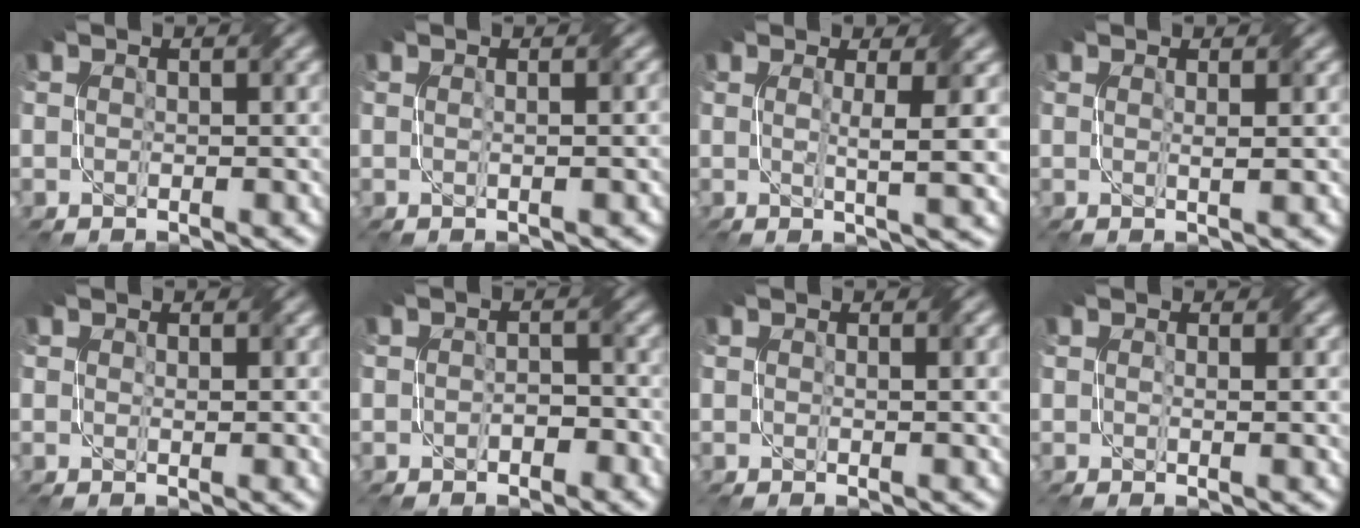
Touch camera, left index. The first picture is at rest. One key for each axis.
{"total": 1.4, "fx": 0.2, "fy": 0.4, "fz": 1.3, "tx": -0.018, "ty": 0.001, "tz": -0.009}
{"total": 4.5, "fx": 0.6, "fy": 0.7, "fz": 4.4, "tx": -0.068, "ty": -0.005, "tz": 0.009}
{"total": 1.6, "fx": 0.4, "fy": 0.2, "fz": 1.5, "tx": -0.021, "ty": 0.002, "tz": -0.001}
{"total": 1.3, "fx": 0.7, "fy": 0.5, "fz": 1.0, "tx": -0.014, "ty": -0.004, "tz": 0.013}
{"total": 1.5, "fx": -0.6, "fy": 0.9, "fz": 1.2, "tx": -0.019, "ty": 0.000, "tz": -0.011}
{"total": 1.7, "fx": 0.5, "fy": 0.3, "fz": 1.6, "tx": -0.021, "ty": 0.001, "tz": 0.009}
{"total": 1.5, "fx": 0.4, "fy": 0.3, "fz": 1.4, "tx": -0.023, "ty": -0.002, "tz": 0.008}